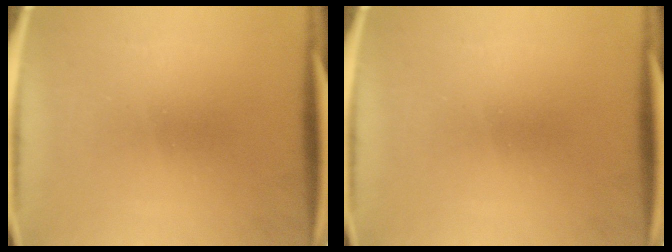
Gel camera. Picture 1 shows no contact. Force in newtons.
{"total": 0.0}